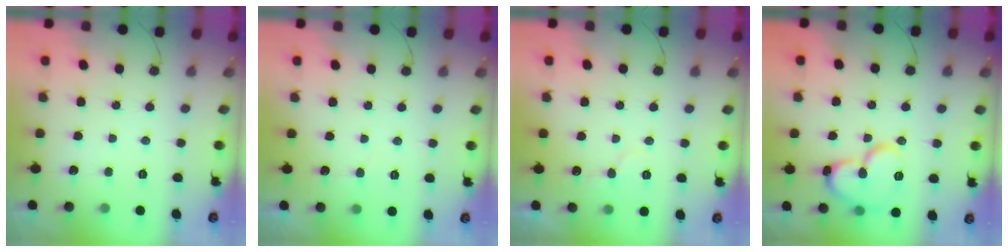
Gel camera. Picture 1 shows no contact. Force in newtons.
{"total": 3.2, "press": 3.2, "slide": 0.2}
{"total": 5.4, "press": 5.3, "slide": 0.4}
{"total": 13.7, "press": 13.6, "slide": 1.9}